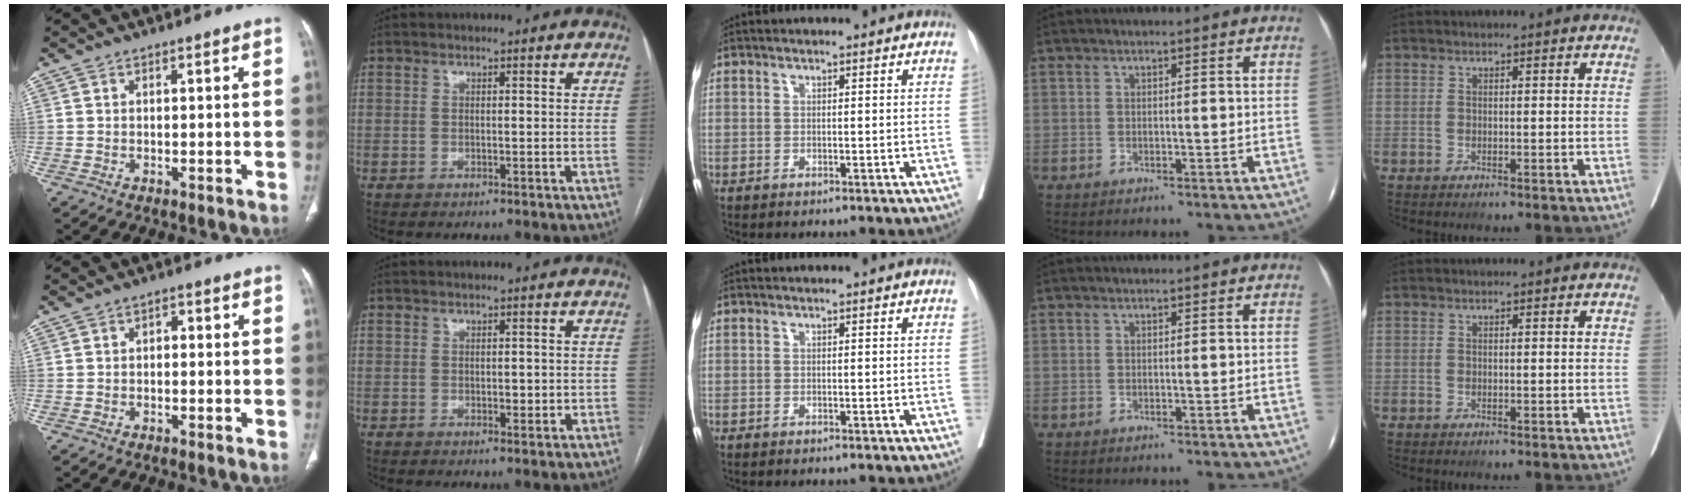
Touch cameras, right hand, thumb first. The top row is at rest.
{"thumb": {"total": 1.3, "force": [-0.1, 0.9, 0.9], "torque": [-0.003, 0.005, -0.008]}, "index": {"total": 1.4, "force": [-0.1, 0.8, 1.2], "torque": [-0.014, -0.001, 0.002]}}